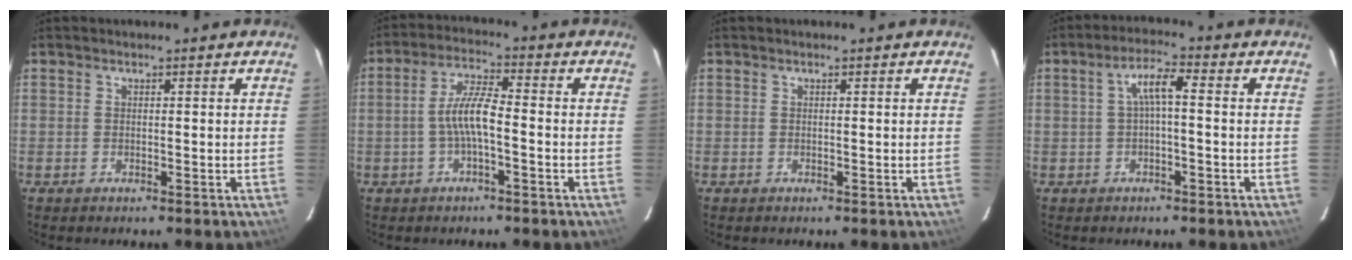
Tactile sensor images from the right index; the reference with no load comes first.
{"total": 6.4, "force": [-1.6, 1.2, 6.0], "torque": [-0.125, 0.011, -0.029]}
{"total": 0.0}
{"total": 4.5, "force": [-0.1, 1.0, 4.3], "torque": [-0.085, 0.014, 0.003]}